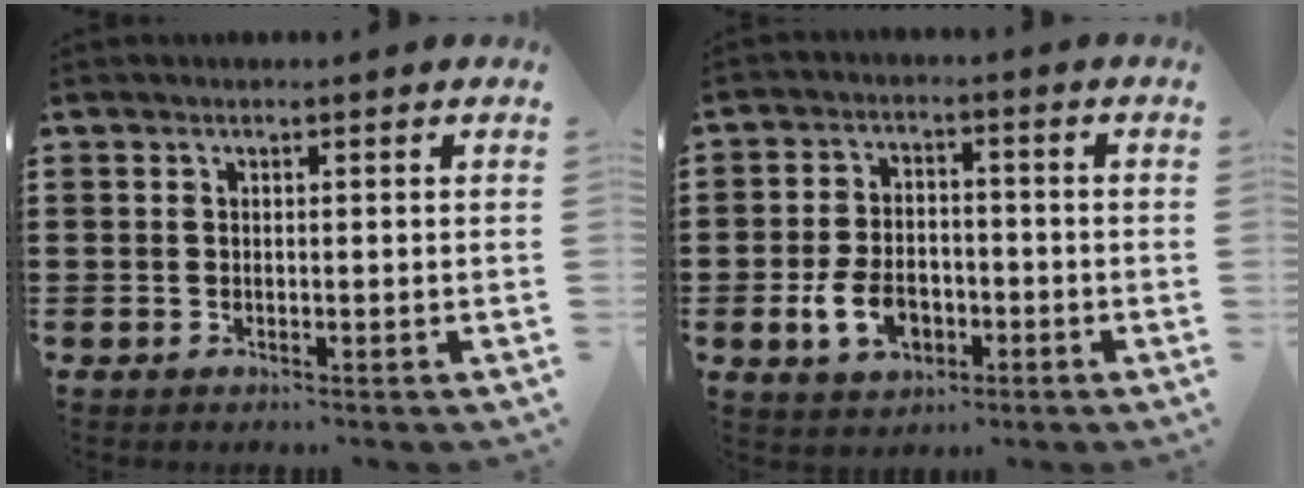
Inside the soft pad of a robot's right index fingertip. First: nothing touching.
{"total": 6.5, "force": [-2.3, 4.3, 4.3], "torque": [-0.103, 0.003, -0.046]}